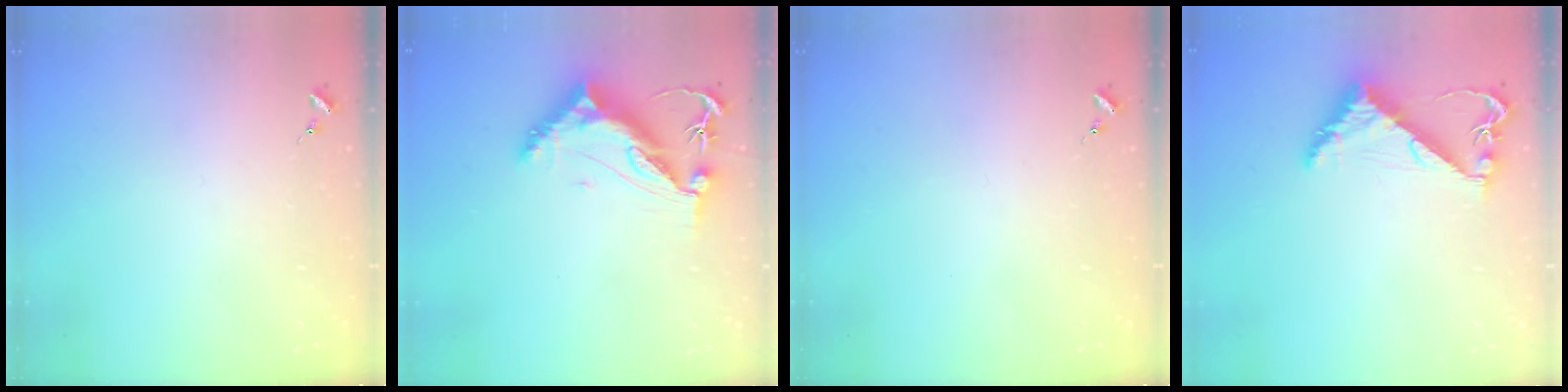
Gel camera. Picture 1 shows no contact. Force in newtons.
{"total": 9.9, "press": 9.8, "slide": 1.1}
{"total": 0.0}
{"total": 7.9, "press": 7.9, "slide": 0.8}